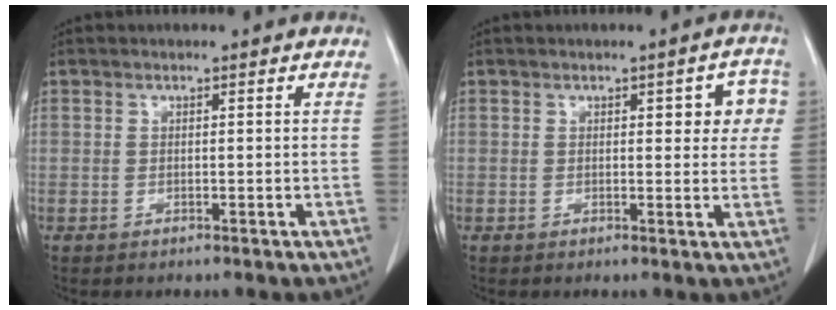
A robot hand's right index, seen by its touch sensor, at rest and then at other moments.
{"total": 4.8, "force": [1.4, 1.9, 4.2], "torque": [-0.036, 0.012, 0.014]}